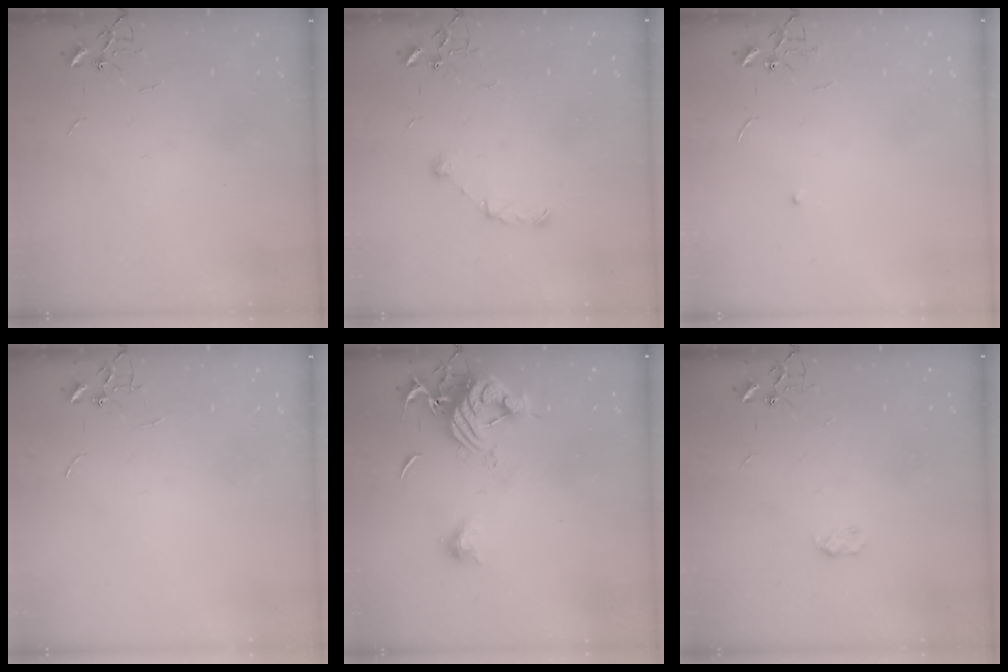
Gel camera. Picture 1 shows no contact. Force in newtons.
{"total": 6.4, "press": 6.3, "slide": 0.8}
{"total": 5.2, "press": 5.2, "slide": 0.6}
{"total": 0.0}
{"total": 12.7, "press": 12.7, "slide": 0.9}
{"total": 3.1, "press": 3.1, "slide": 0.5}